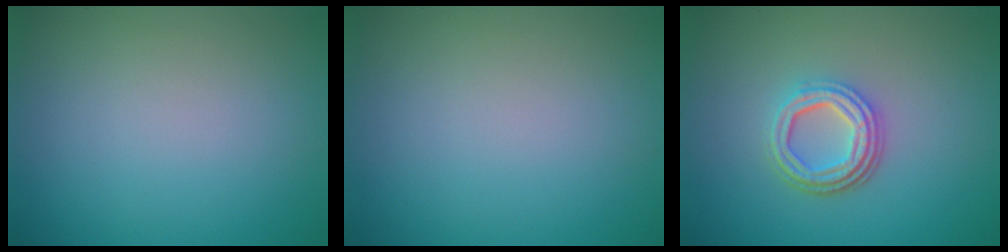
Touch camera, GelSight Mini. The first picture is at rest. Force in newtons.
{"total": 0.0}
{"total": 4.2, "press": 3.1, "slide": 2.7}